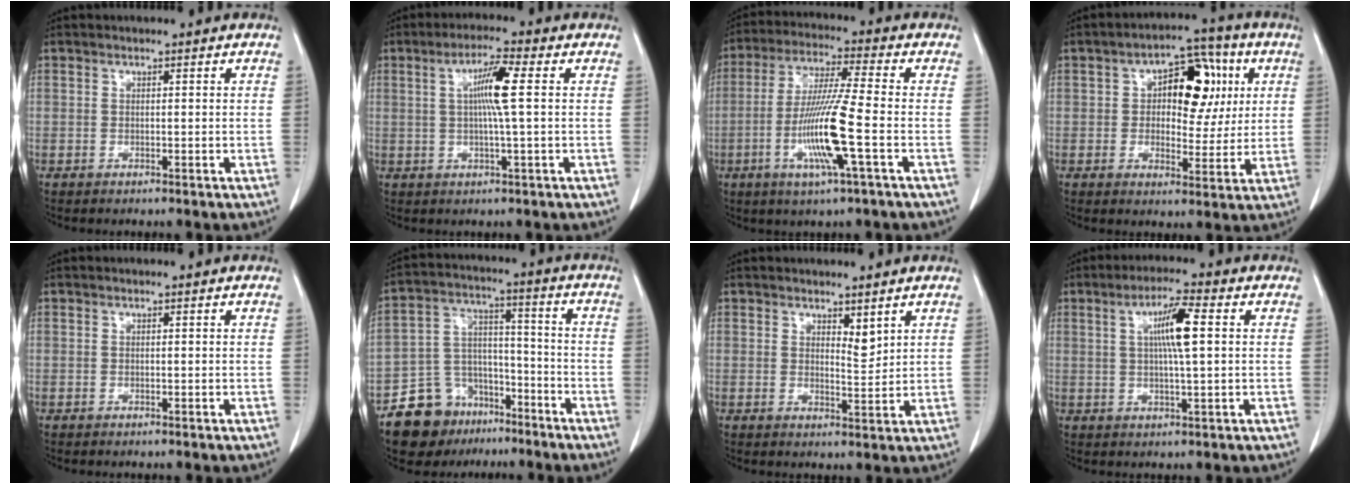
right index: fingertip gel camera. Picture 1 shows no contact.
{"total": 6.2, "force": [1.0, -0.4, 6.1], "torque": [-0.110, 0.003, 0.017]}
{"total": 11.8, "force": [-3.3, -0.5, 11.3], "torque": [-0.226, -0.013, -0.069]}
{"total": 11.0, "force": [2.5, 5.9, 8.9], "torque": [-0.118, 0.031, 0.038]}
{"total": 0.0}
{"total": 12.0, "force": [-8.5, 7.8, 3.1], "torque": [-0.060, 0.050, -0.141]}
{"total": 2.6, "force": [1.9, 0.8, 1.6], "torque": [-0.029, -0.013, 0.038]}
{"total": 6.9, "force": [1.5, 0.3, 6.8], "torque": [-0.120, 0.005, 0.025]}